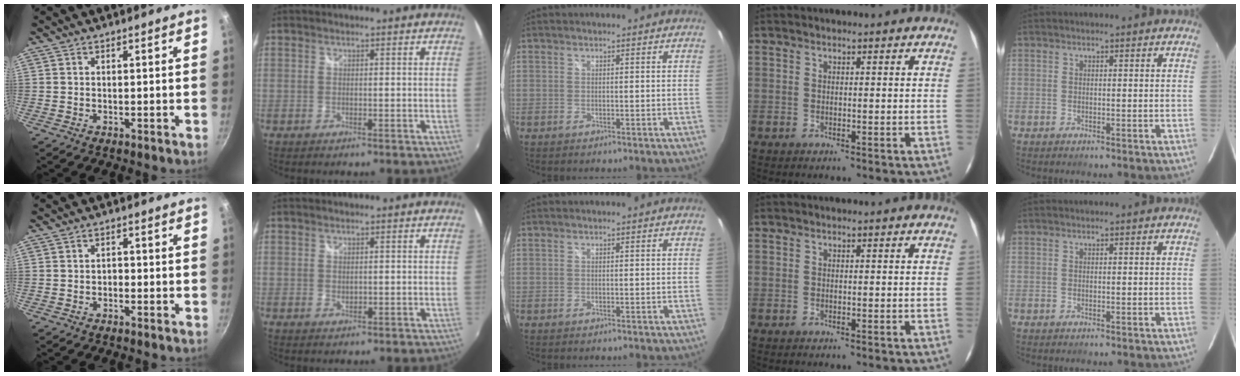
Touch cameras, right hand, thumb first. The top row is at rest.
{"thumb": {"total": 1.1, "force": [-0.5, 0.8, 0.6], "torque": [-0.006, 0.007, -0.010]}, "index": {"total": 1.2, "force": [0.1, 0.8, 0.8], "torque": [-0.012, 0.000, 0.003]}}